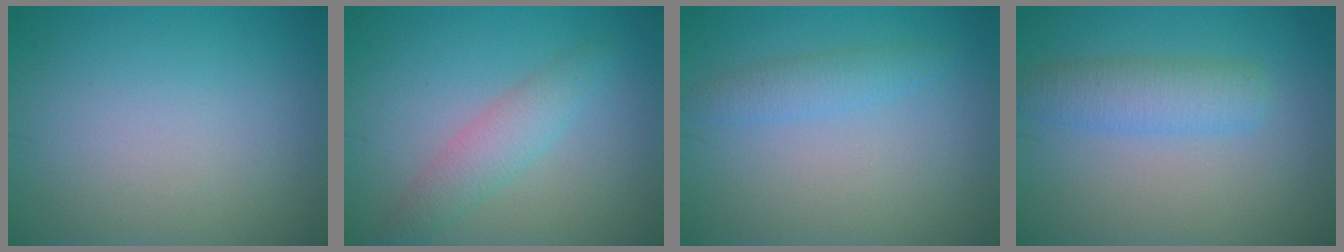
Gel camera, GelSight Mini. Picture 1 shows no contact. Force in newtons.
{"total": 2.8, "press": 2.8, "slide": 0.1}
{"total": 2.0, "press": 1.9, "slide": 0.2}
{"total": 3.5, "press": 3.5, "slide": 0.2}